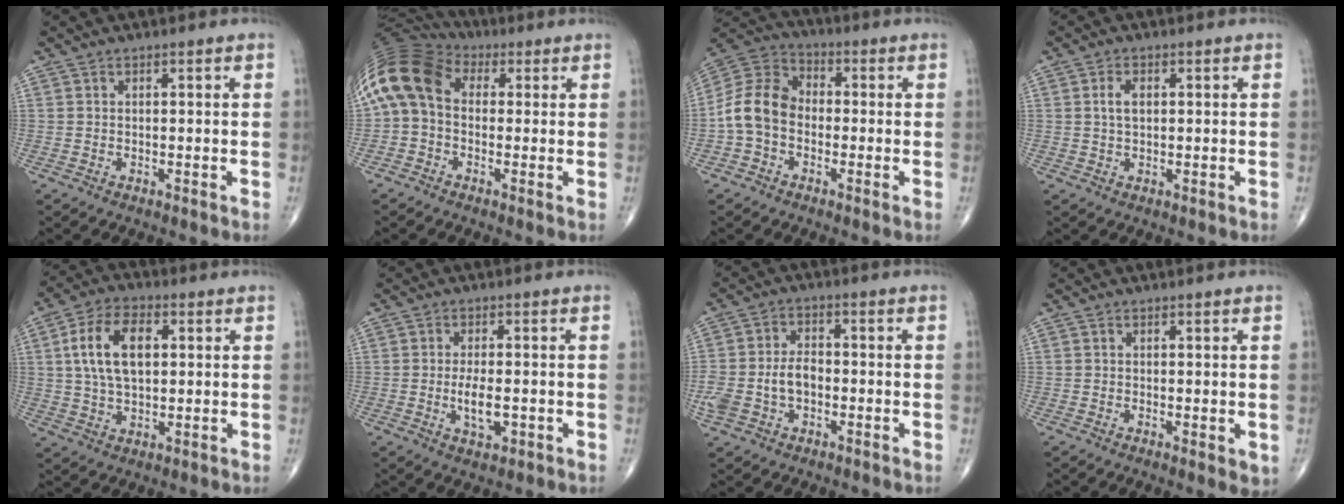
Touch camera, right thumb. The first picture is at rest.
{"total": 12.8, "force": [1.1, 9.2, 8.9], "torque": [-0.177, 0.038, 0.006]}
{"total": 10.5, "force": [-2.1, 7.9, 6.6], "torque": [-0.120, 0.034, -0.055]}
{"total": 2.9, "force": [0.6, 1.6, 2.3], "torque": [-0.044, 0.002, 0.011]}
{"total": 12.1, "force": [2.4, 6.8, 9.7], "torque": [-0.170, 0.007, 0.042]}
{"total": 5.0, "force": [-1.0, 2.2, 4.4], "torque": [-0.079, -0.006, -0.015]}
{"total": 8.2, "force": [-1.6, 5.5, 5.9], "torque": [-0.121, 0.028, -0.029]}
{"total": 2.7, "force": [-0.2, 0.9, 2.6], "torque": [-0.035, -0.010, -0.003]}